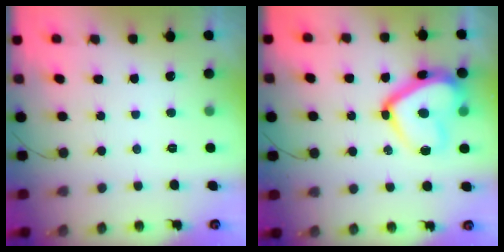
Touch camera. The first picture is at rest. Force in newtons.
{"total": 17.6, "press": 17.6, "slide": 1.3}